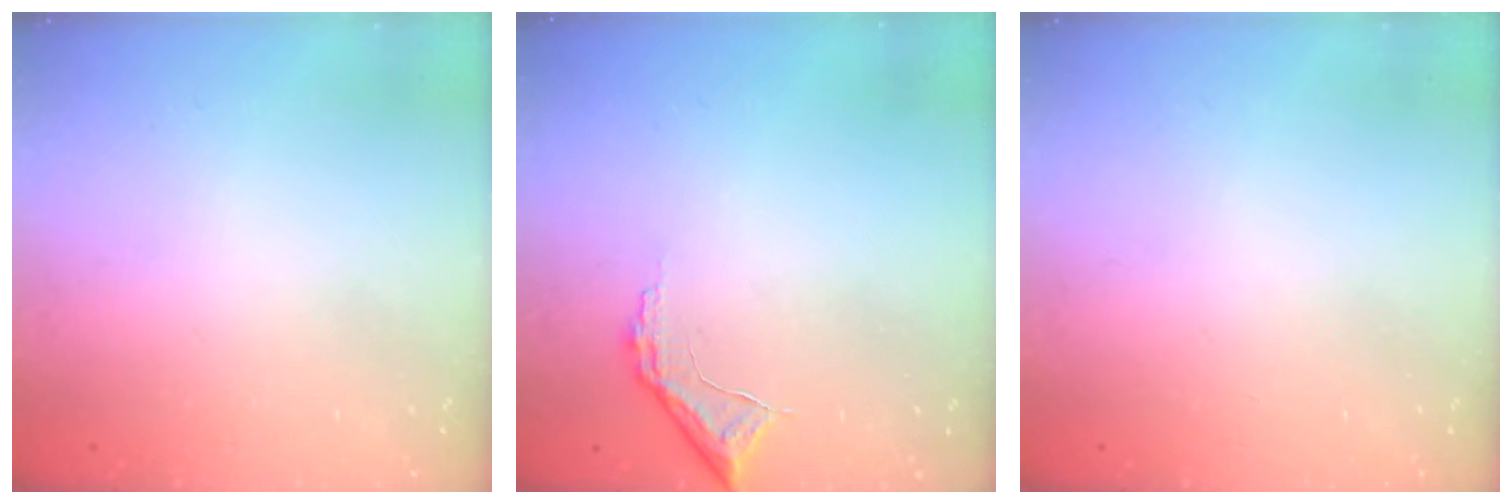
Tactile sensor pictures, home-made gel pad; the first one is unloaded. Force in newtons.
{"total": 7.9, "press": 7.9, "slide": 0.5}
{"total": 0.0}